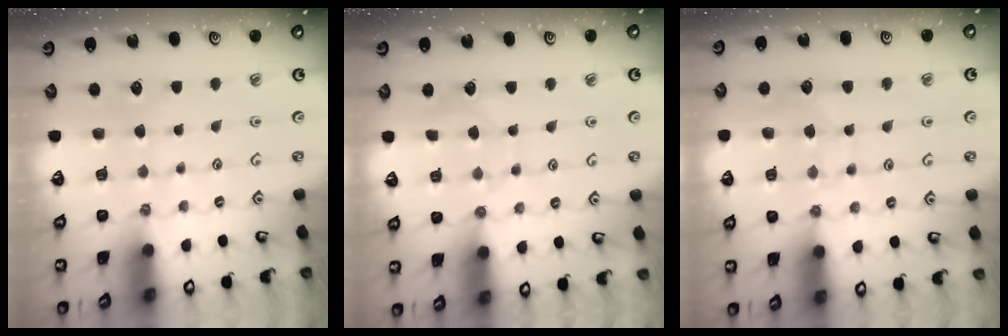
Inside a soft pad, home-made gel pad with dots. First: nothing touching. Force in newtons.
{"total": 3.8, "press": 3.8, "slide": 0.3}
{"total": 7.7, "press": 7.6, "slide": 0.6}